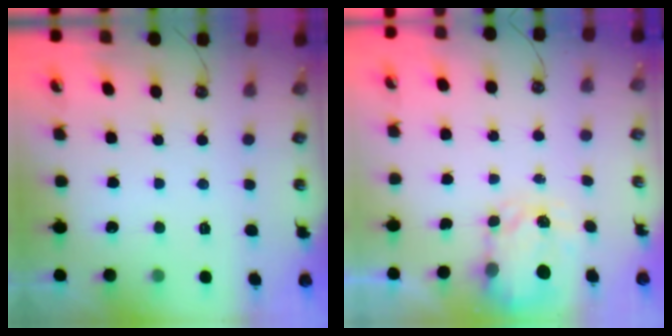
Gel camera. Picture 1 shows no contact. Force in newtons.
{"total": 3.6, "press": 3.6, "slide": 0.6}